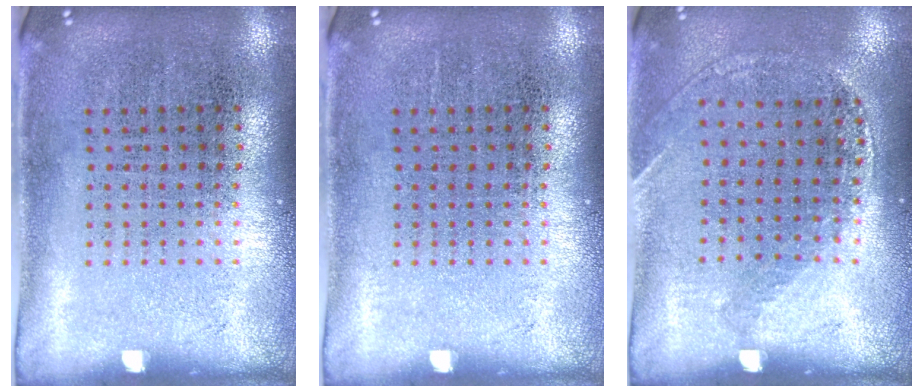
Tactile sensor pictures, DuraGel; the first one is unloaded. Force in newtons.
{"total": 0.0}
{"total": 1.2, "press": 1.1, "slide": 0.4}